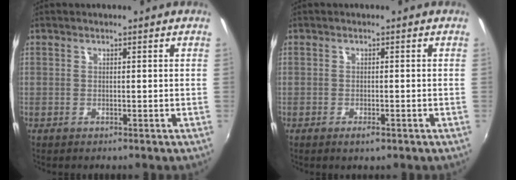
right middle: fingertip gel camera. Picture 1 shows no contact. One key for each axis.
{"total": 1.7, "fx": -1.0, "fy": 0.6, "fz": 1.2, "tx": -0.024, "ty": -0.005, "tz": -0.016}